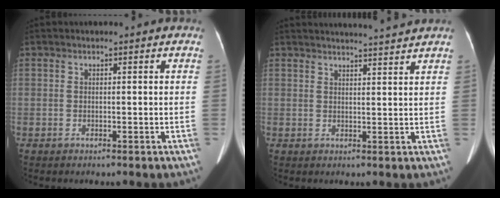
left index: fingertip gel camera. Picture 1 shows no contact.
{"total": 7.7, "force": [7.3, -1.3, 2.0], "torque": [-0.026, 0.004, 0.089]}